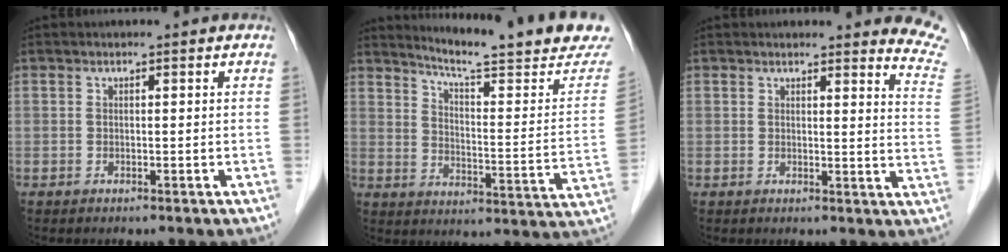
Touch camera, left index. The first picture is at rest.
{"total": 20.0, "force": [17.9, 0.4, 9.0], "torque": [-0.128, -0.075, 0.225]}
{"total": 9.7, "force": [9.6, 0.2, 1.0], "torque": [0.018, -0.086, 0.067]}